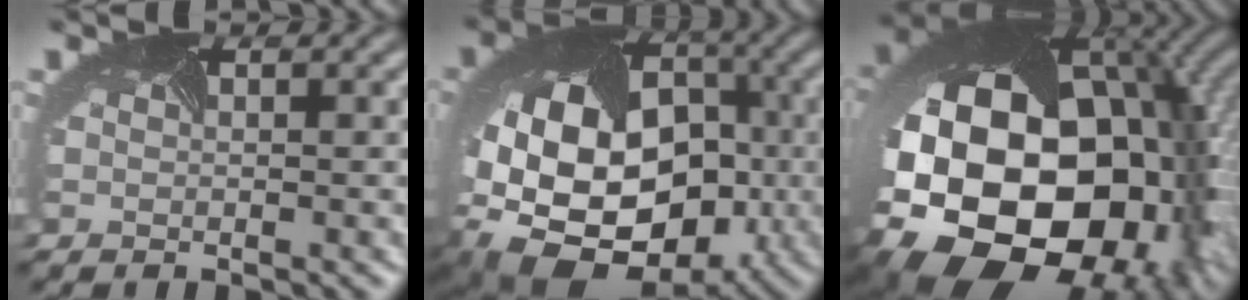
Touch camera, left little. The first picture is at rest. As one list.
[{"total": 19.8, "force": [-3.6, 15.6, 11.6], "torque": [-0.228, -0.045, -0.064]}, {"total": 22.9, "force": [-3.1, 16.8, 15.3], "torque": [-0.288, -0.062, -0.057]}]